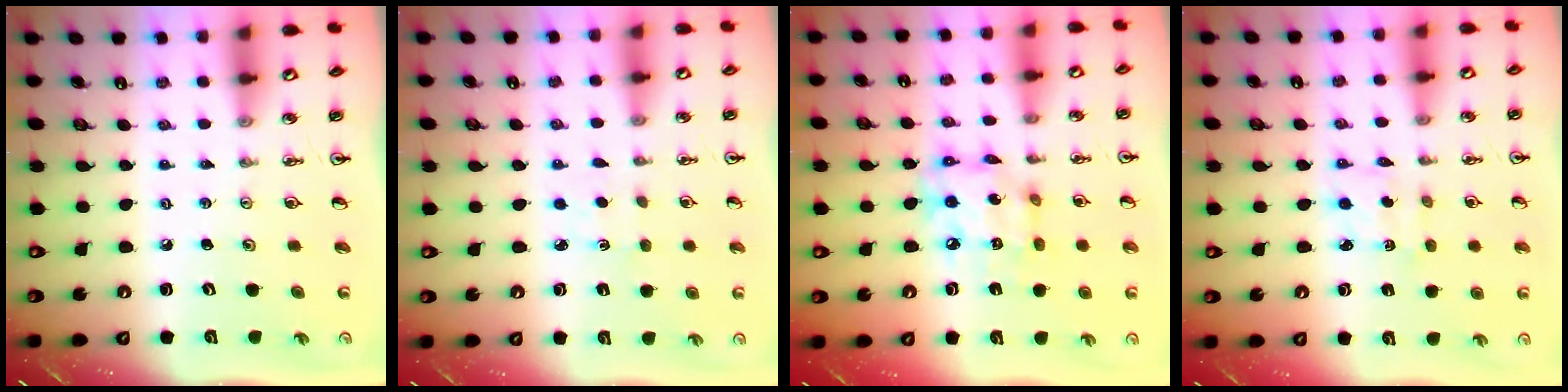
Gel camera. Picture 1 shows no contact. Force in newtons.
{"total": 1.8, "press": 1.7, "slide": 0.3}
{"total": 11.7, "press": 11.7, "slide": 0.8}
{"total": 2.4, "press": 2.3, "slide": 0.8}